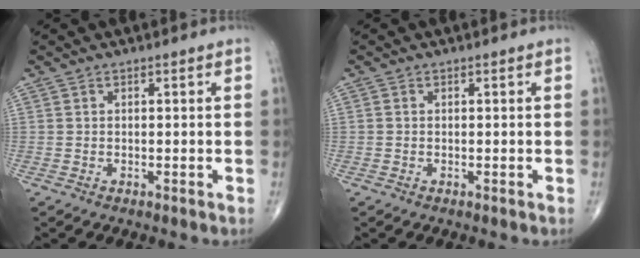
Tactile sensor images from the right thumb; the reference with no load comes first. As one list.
[{"total": 0.0}]